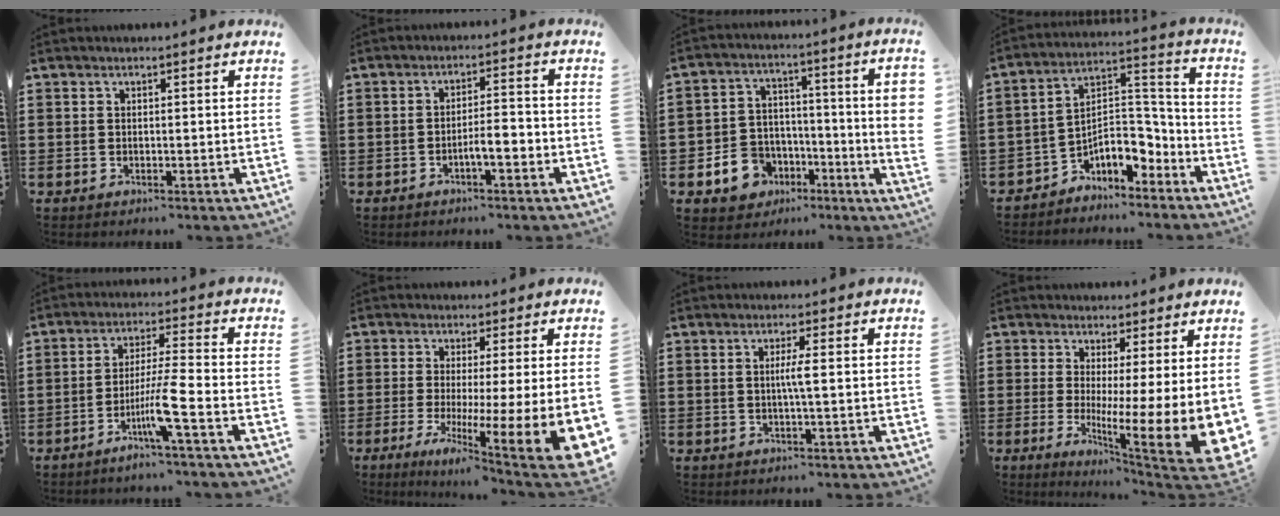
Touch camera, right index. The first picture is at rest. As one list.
[{"total": 3.8, "force": [-1.9, 0.6, 3.2], "torque": [-0.055, 0.002, -0.035]}, {"total": 8.4, "force": [-3.5, 5.8, 5.0], "torque": [-0.116, 0.018, -0.065]}, {"total": 7.0, "force": [-4.6, 3.8, 3.6], "torque": [-0.074, -0.006, -0.092]}, {"total": 7.3, "force": [-3.7, -0.6, 6.2], "torque": [-0.120, -0.011, -0.071]}, {"total": 6.6, "force": [-1.0, 0.5, 6.5], "torque": [-0.091, -0.049, -0.021]}, {"total": 2.4, "force": [0.0, -0.2, 2.4], "torque": [-0.045, -0.005, -0.004]}, {"total": 7.6, "force": [0.6, 2.0, 7.3], "torque": [-0.100, -0.056, 0.014]}]